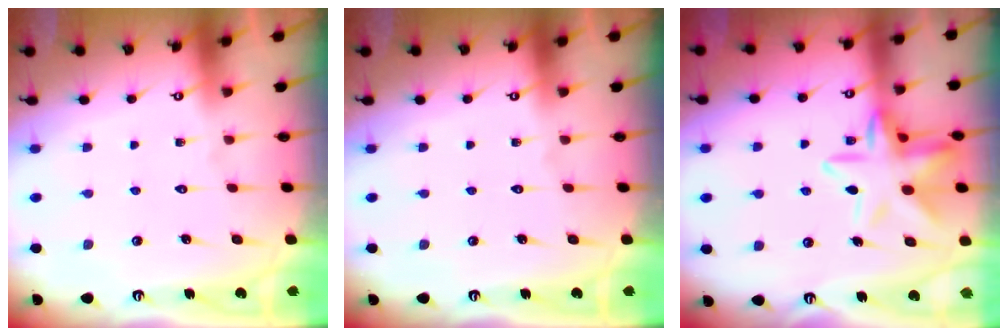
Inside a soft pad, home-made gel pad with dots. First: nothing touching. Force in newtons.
{"total": 0.0}
{"total": 12.5, "press": 12.4, "slide": 0.7}